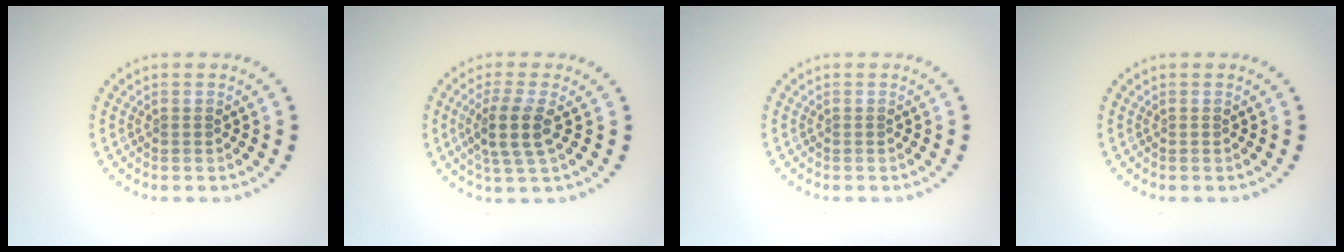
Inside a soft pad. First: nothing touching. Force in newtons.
{"total": 3.4, "press": 2.8, "slide": 1.9}
{"total": 0.0}
{"total": 0.0}